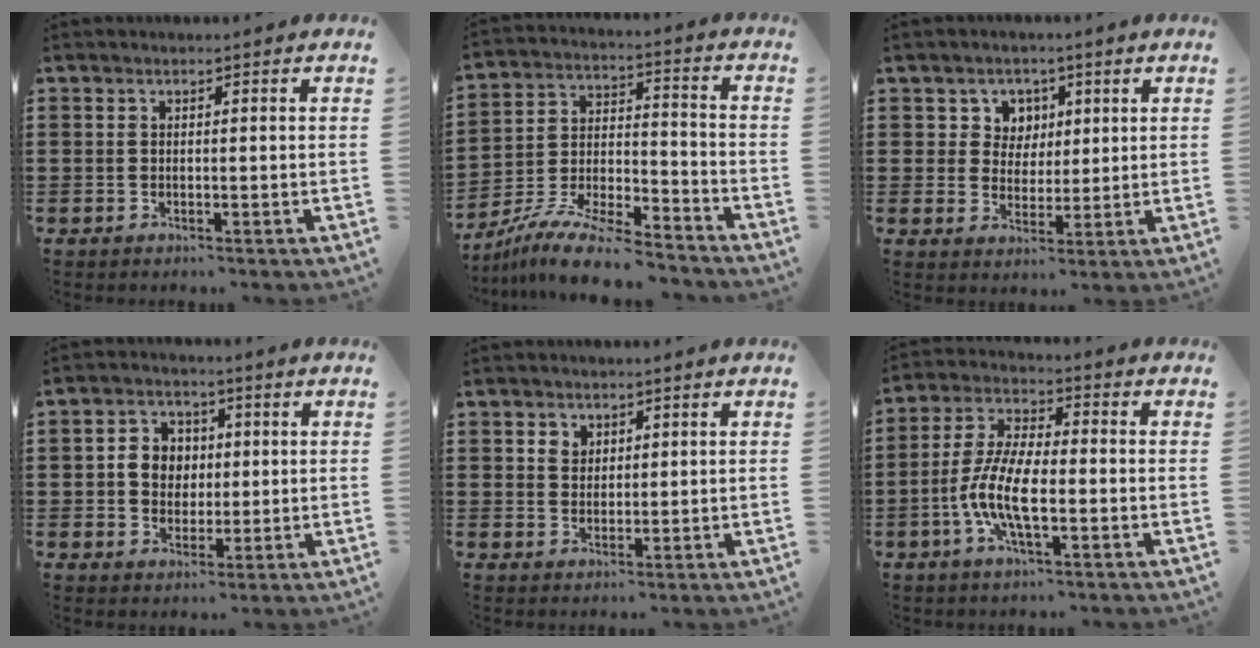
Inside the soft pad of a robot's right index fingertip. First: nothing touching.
{"total": 11.0, "force": [-9.9, 1.7, 4.4], "torque": [-0.082, 0.025, -0.194]}
{"total": 4.4, "force": [1.8, 4.0, 0.6], "torque": [-0.035, 0.016, 0.030]}
{"total": 5.2, "force": [0.3, 4.8, 1.9], "torque": [-0.047, 0.013, 0.000]}
{"total": 2.3, "force": [1.4, 1.8, 0.2], "torque": [-0.003, 0.005, 0.024]}
{"total": 9.1, "force": [-2.7, 2.9, 8.3], "torque": [-0.200, -0.018, -0.059]}